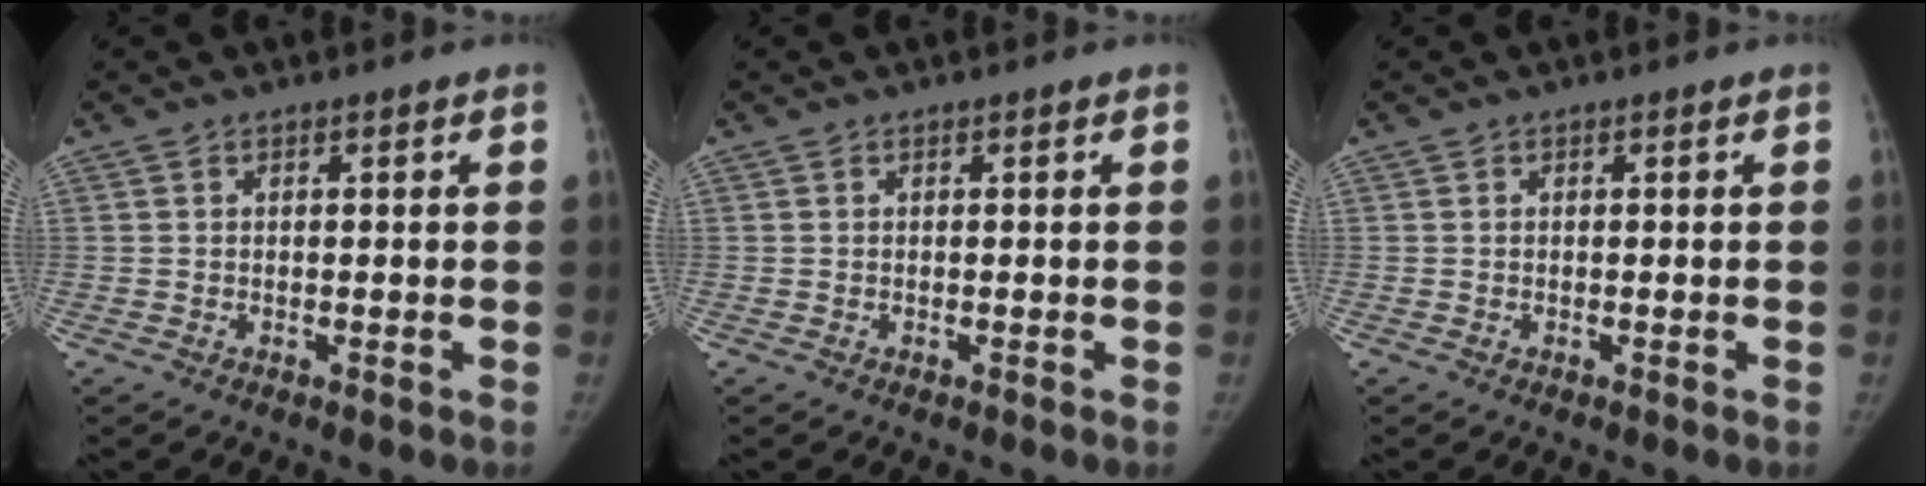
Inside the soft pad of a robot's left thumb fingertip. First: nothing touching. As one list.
[{"total": 0.0}, {"total": 0.0}]